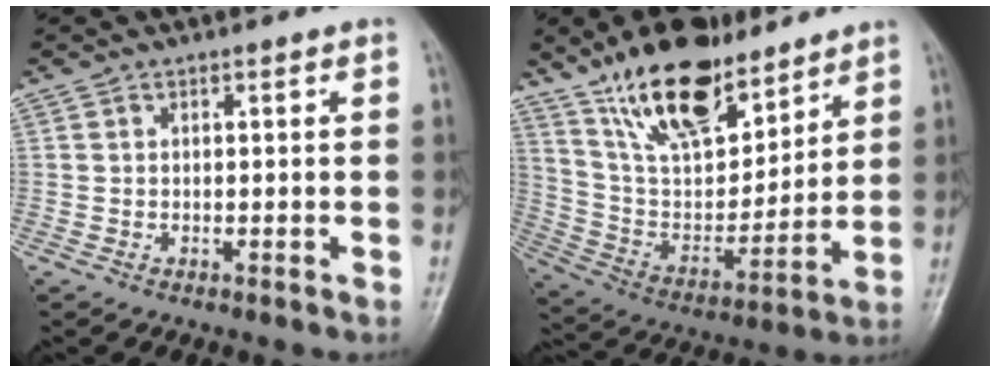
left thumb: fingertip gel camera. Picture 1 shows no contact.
{"total": 20.7, "force": [14.1, 9.2, 12.1], "torque": [-0.158, -0.068, 0.259]}